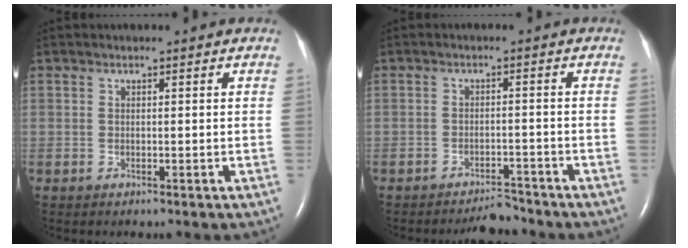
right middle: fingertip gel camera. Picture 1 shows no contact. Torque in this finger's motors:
{"motor_torque": [0.00, -0.01, -0.03, 0.01]}